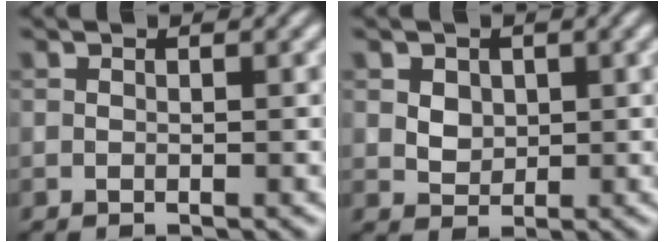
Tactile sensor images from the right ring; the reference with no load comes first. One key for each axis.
{"total": 2.6, "fx": 1.0, "fy": 2.0, "fz": 1.4, "tx": -0.035, "ty": 0.007, "tz": 0.026}